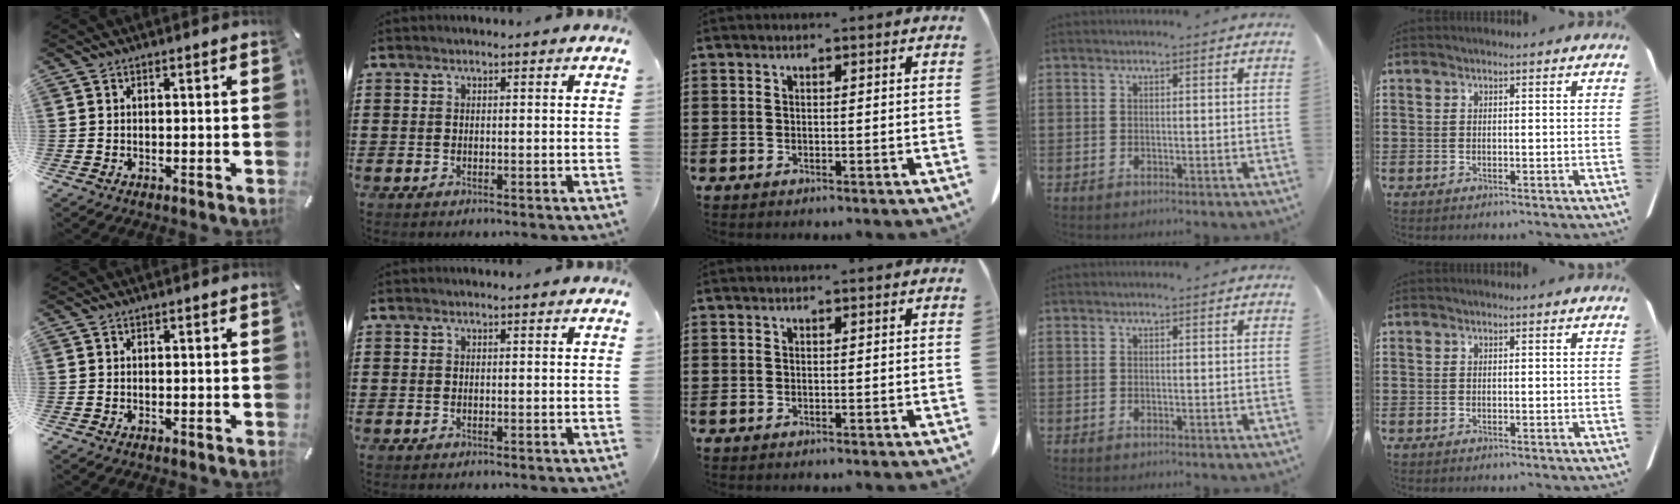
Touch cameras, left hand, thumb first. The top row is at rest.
{}